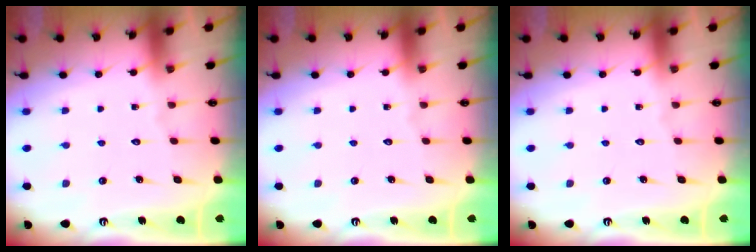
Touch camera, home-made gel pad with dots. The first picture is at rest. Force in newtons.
{"total": 0.0}
{"total": 0.0}